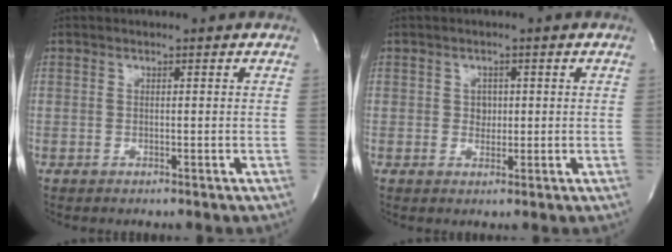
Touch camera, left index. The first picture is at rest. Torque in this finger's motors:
{"motor_torque": [0.11, -0.01, 0.00, -0.01]}